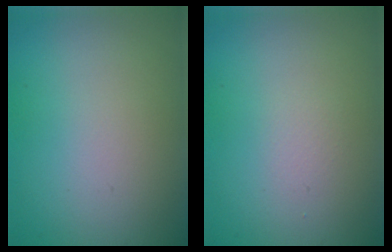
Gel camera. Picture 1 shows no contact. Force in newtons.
{"total": 0.6, "press": 0.6, "slide": 0.0}